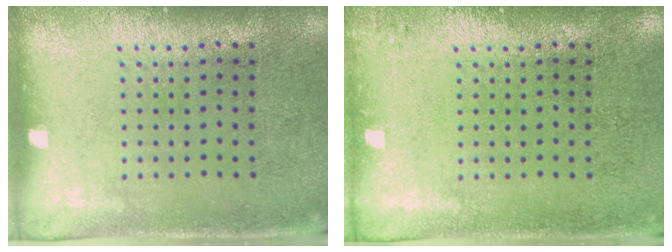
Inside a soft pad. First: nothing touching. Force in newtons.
{"total": 0.8, "press": 0.8, "slide": 0.2}